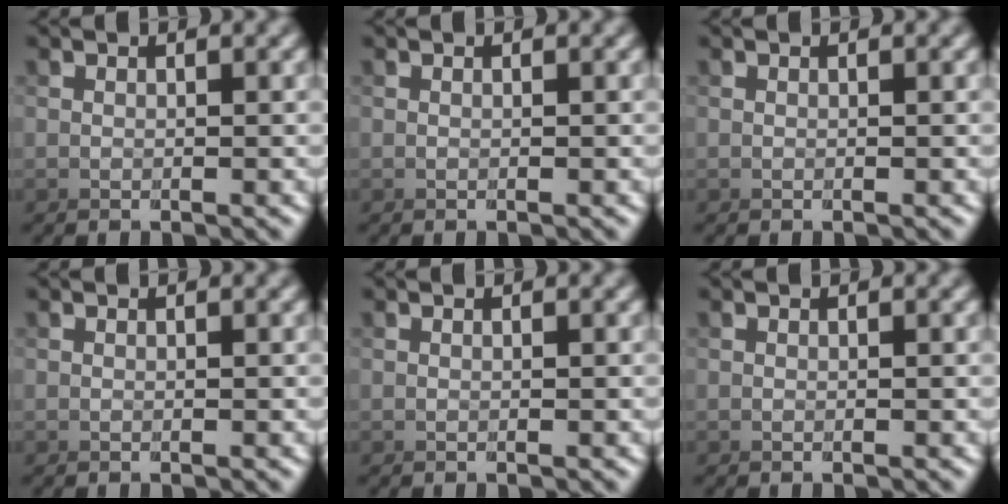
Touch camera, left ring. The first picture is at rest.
{"total": 0.0}
{"total": 0.0}
{"total": 0.0}
{"total": 0.0}
{"total": 0.0}